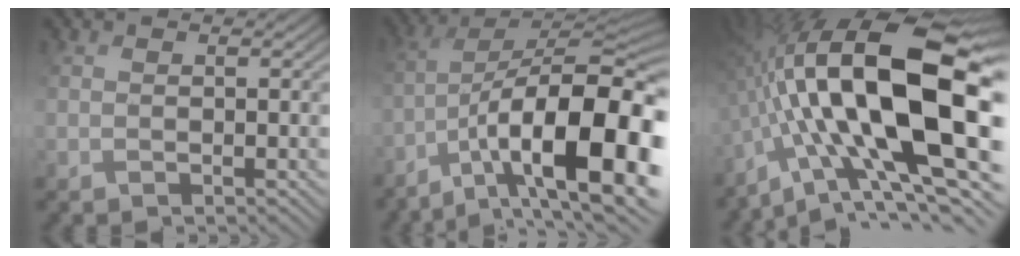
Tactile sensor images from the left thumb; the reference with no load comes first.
{"total": 18.1, "force": [-6.8, 6.8, 15.3], "torque": [-0.238, -0.009, -0.111]}
{"total": 21.1, "force": [-1.3, 8.5, 19.2], "torque": [-0.339, 0.007, -0.031]}